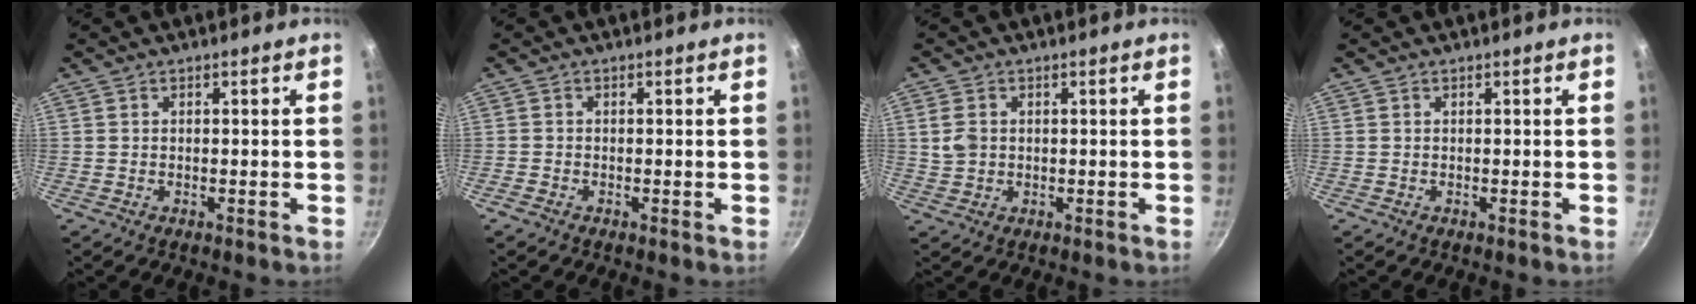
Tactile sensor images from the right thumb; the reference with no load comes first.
{"total": 1.0, "force": [-0.7, 0.6, 0.4], "torque": [-0.010, 0.002, -0.016]}
{"total": 3.8, "force": [0.6, 3.0, 2.3], "torque": [-0.039, 0.001, 0.012]}
{"total": 0.0}